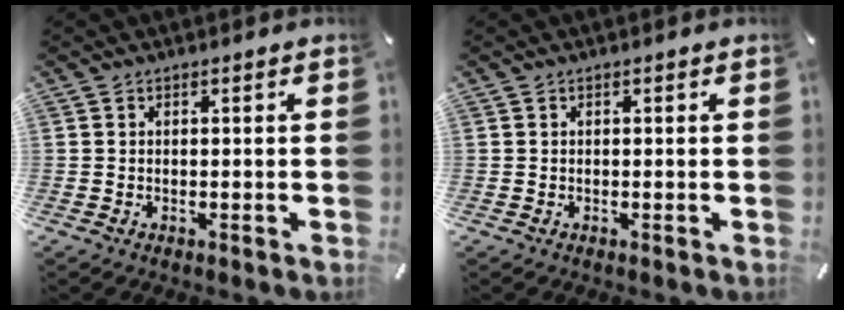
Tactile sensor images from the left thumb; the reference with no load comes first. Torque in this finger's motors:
{"motor_torque": [0.07, 0.14, 0.17, -0.08, -0.01]}